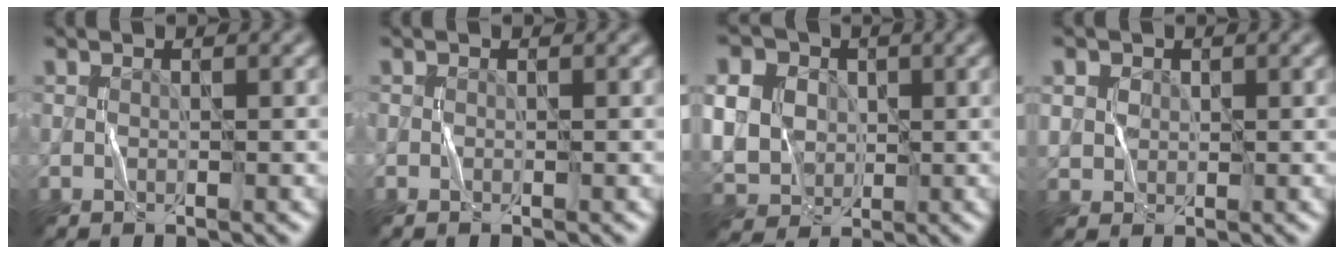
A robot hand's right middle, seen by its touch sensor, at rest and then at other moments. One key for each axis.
{"total": 0.0}
{"total": 13.0, "fx": 3.0, "fy": 10.9, "fz": 6.4, "tx": -0.150, "ty": 0.027, "tz": 0.037}
{"total": 2.7, "fx": 1.2, "fy": 2.2, "fz": 1.1, "tx": -0.033, "ty": 0.004, "tz": 0.028}